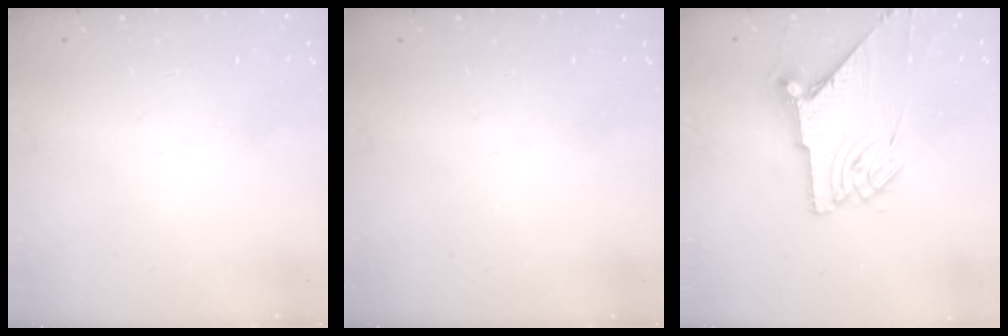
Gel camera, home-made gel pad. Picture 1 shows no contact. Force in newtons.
{"total": 0.0}
{"total": 11.3, "press": 11.3, "slide": 0.9}